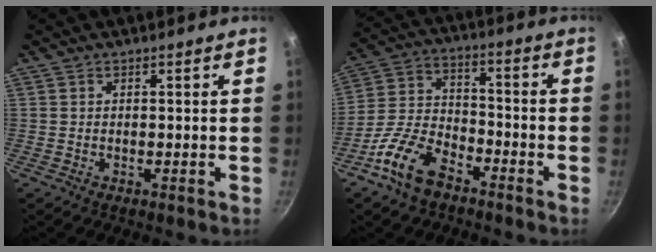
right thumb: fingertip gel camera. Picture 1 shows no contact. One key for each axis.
{"total": 12.3, "fx": -7.8, "fy": 6.4, "fz": 7.0, "tx": -0.125, "ty": 0.057, "tz": -0.161}